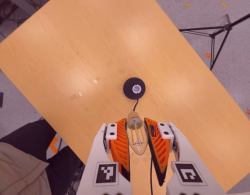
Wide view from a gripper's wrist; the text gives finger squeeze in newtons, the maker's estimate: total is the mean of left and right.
{"total": 20.5, "left": 22.3, "right": 18.7}